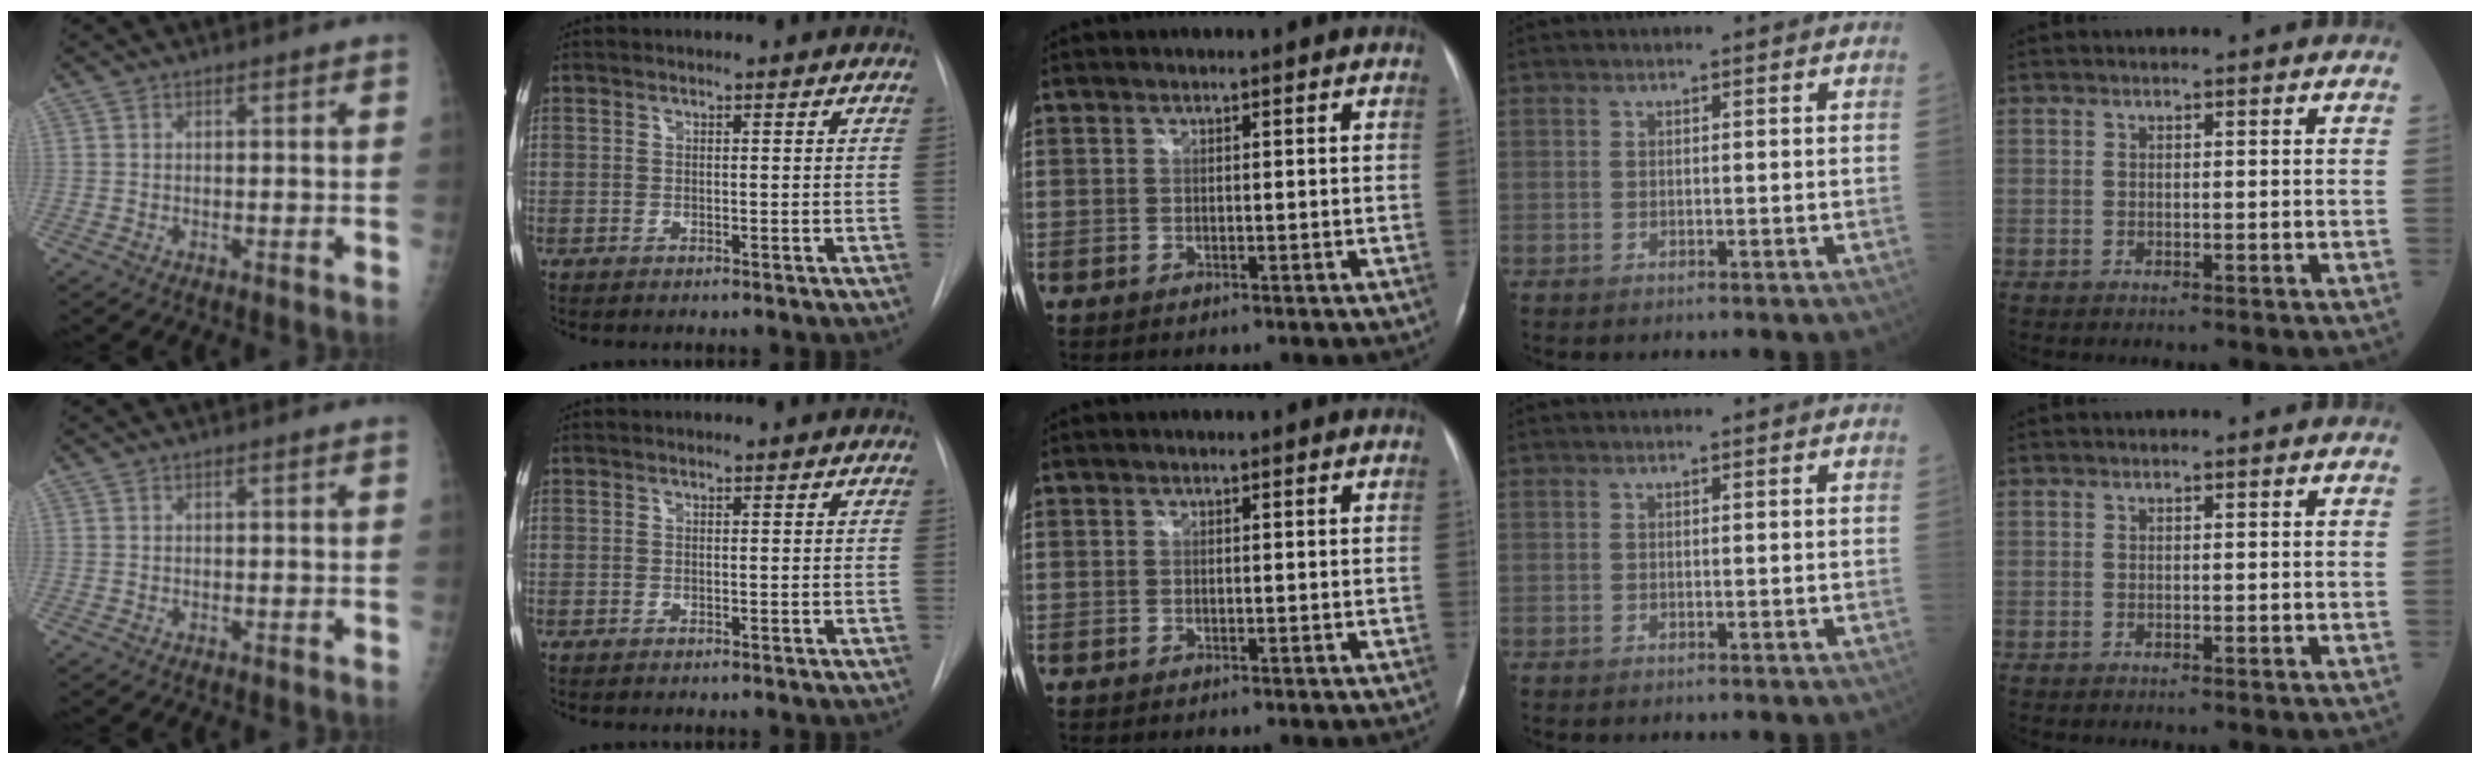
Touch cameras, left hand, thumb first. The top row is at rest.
{}